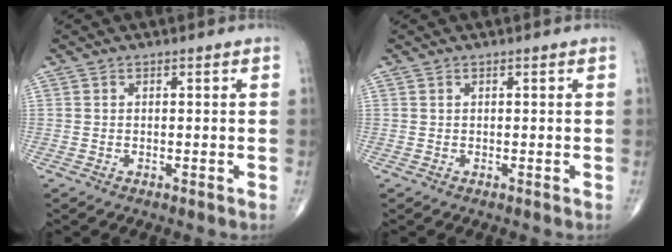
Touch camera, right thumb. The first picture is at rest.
{"total": 0.0}